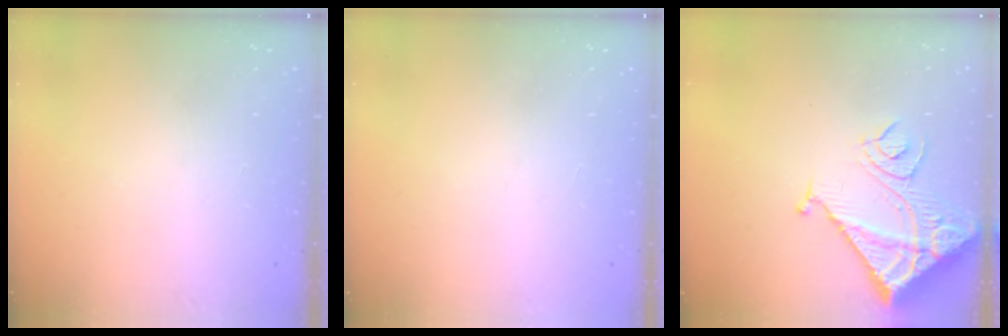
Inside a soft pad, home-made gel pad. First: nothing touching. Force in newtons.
{"total": 1.5, "press": 1.5, "slide": 0.1}
{"total": 13.7, "press": 13.6, "slide": 1.6}